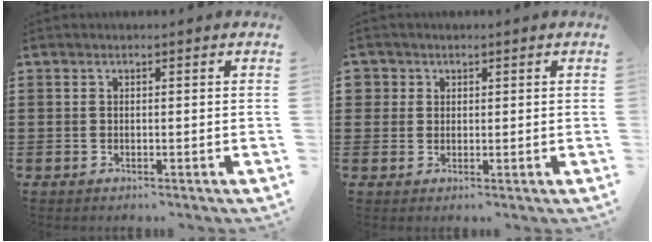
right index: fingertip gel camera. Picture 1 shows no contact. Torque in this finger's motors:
{"motor_torque": [-0.11, -0.21, 0.03, 0.00]}